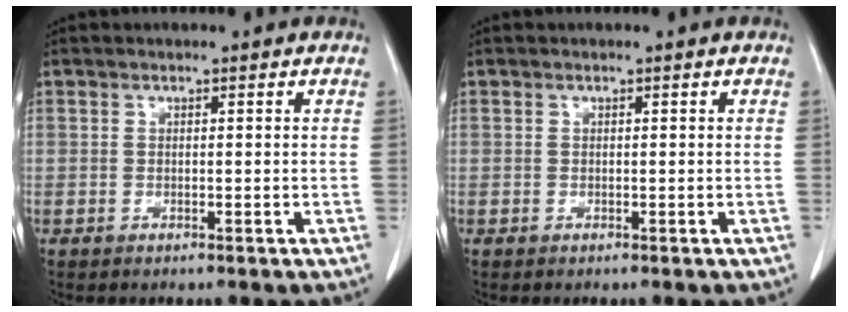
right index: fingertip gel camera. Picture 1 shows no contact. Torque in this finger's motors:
{"motor_torque": [0.00, 0.00, 0.00, 0.01]}